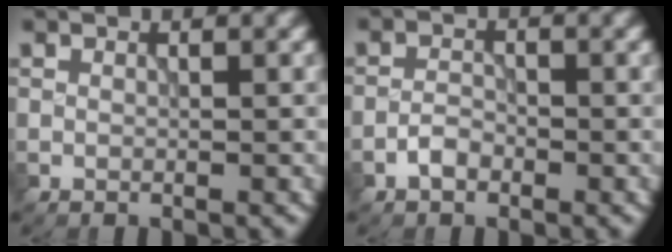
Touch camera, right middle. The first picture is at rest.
{"total": 1.6, "force": [-1.0, 0.9, 0.9], "torque": [-0.016, 0.004, -0.022]}